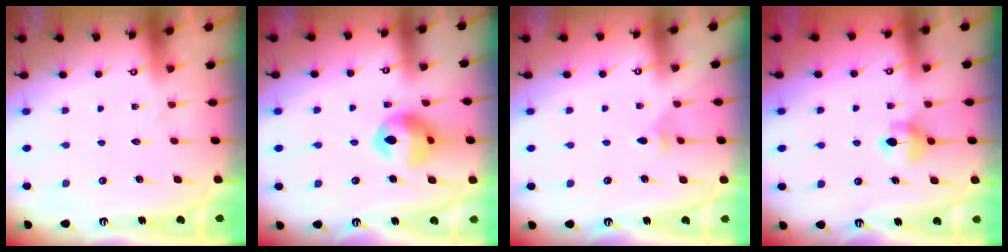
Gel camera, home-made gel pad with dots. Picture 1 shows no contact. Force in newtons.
{"total": 13.5, "press": 13.4, "slide": 1.4}
{"total": 2.8, "press": 2.7, "slide": 0.7}
{"total": 5.9, "press": 5.9, "slide": 0.6}